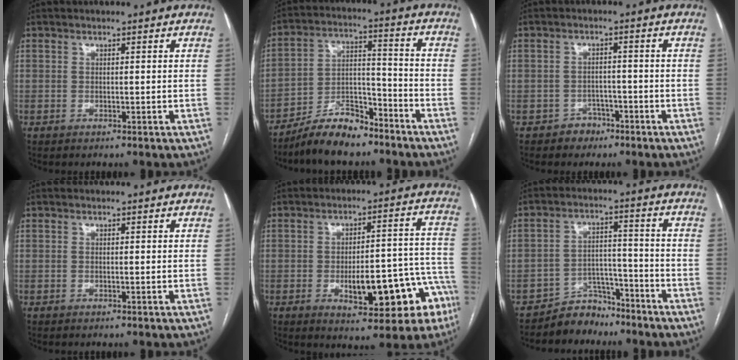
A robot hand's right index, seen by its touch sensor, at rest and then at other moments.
{"total": 10.2, "force": [-8.6, 2.9, 4.7], "torque": [-0.082, 0.015, -0.156]}
{"total": 3.0, "force": [-2.0, 2.3, 0.2], "torque": [-0.001, 0.011, -0.029]}
{"total": 0.0}
{"total": 15.0, "force": [-6.3, 5.5, 12.4], "torque": [-0.107, 0.041, -0.069]}
{"total": 5.9, "force": [-5.2, 2.7, -0.1], "torque": [0.013, 0.025, -0.089]}